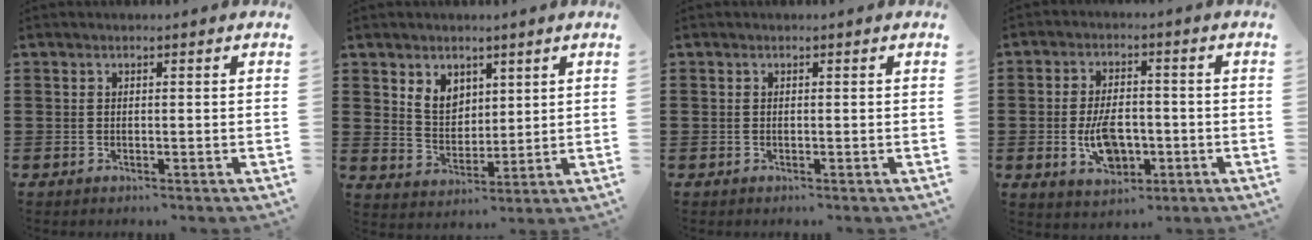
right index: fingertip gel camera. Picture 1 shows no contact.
{"total": 5.0, "force": [3.0, 3.7, 1.6], "torque": [-0.049, 0.011, 0.056]}
{"total": 0.0}
{"total": 7.7, "force": [-1.5, 4.8, 5.9], "torque": [-0.100, -0.004, -0.033]}